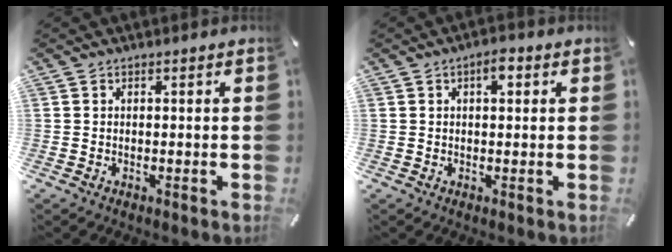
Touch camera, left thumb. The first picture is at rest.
{"total": 3.4, "force": [1.2, 1.6, 2.8], "torque": [-0.043, 0.002, 0.015]}